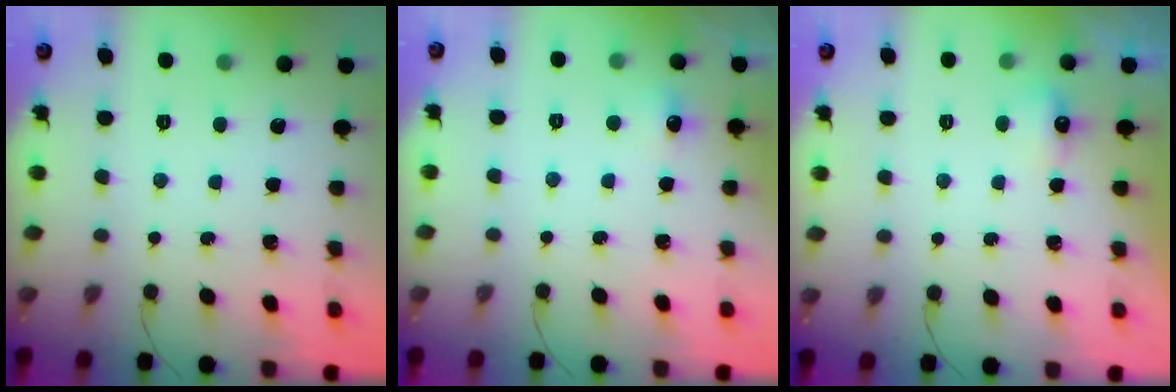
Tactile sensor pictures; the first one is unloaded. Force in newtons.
{"total": 4.8, "press": 4.6, "slide": 1.2}
{"total": 4.6, "press": 4.5, "slide": 0.9}